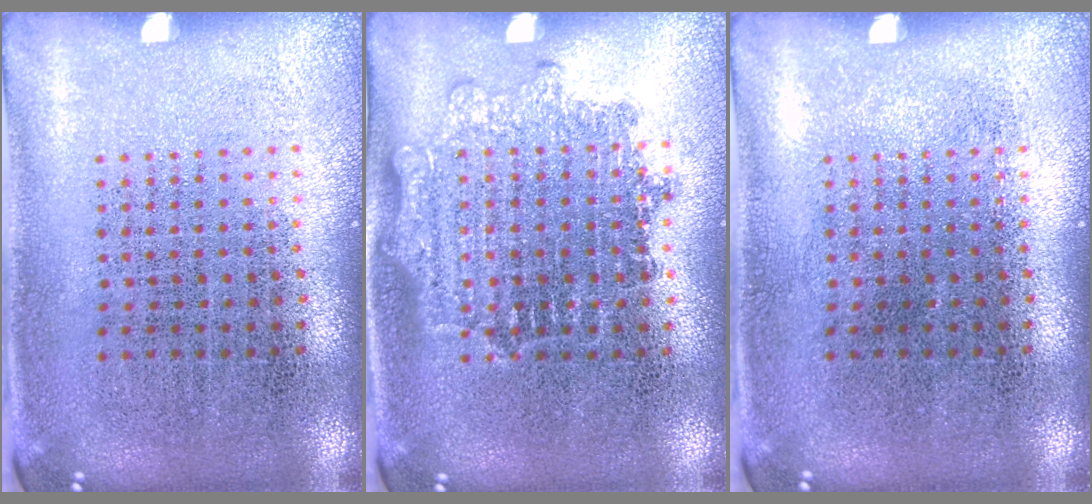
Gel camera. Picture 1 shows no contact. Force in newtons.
{"total": 1.2, "press": 1.1, "slide": 0.5}
{"total": 0.0}